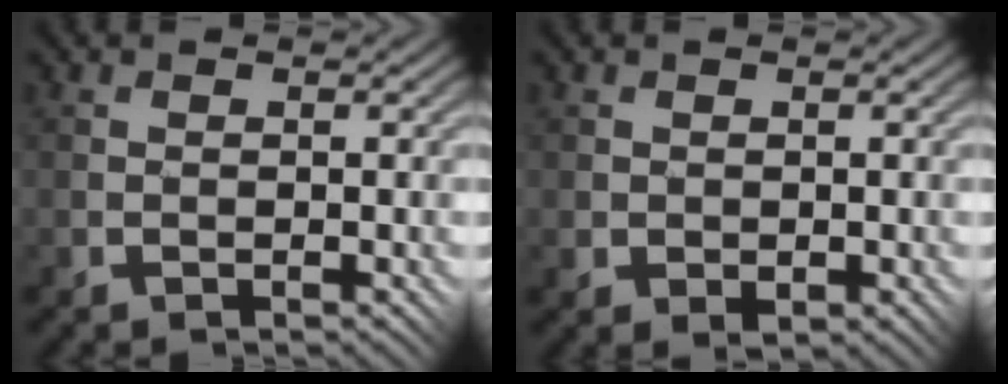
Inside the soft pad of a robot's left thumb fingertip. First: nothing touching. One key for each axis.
{"total": 1.2, "fx": 0.0, "fy": 0.9, "fz": 0.8, "tx": -0.019, "ty": -0.009, "tz": 0.004}